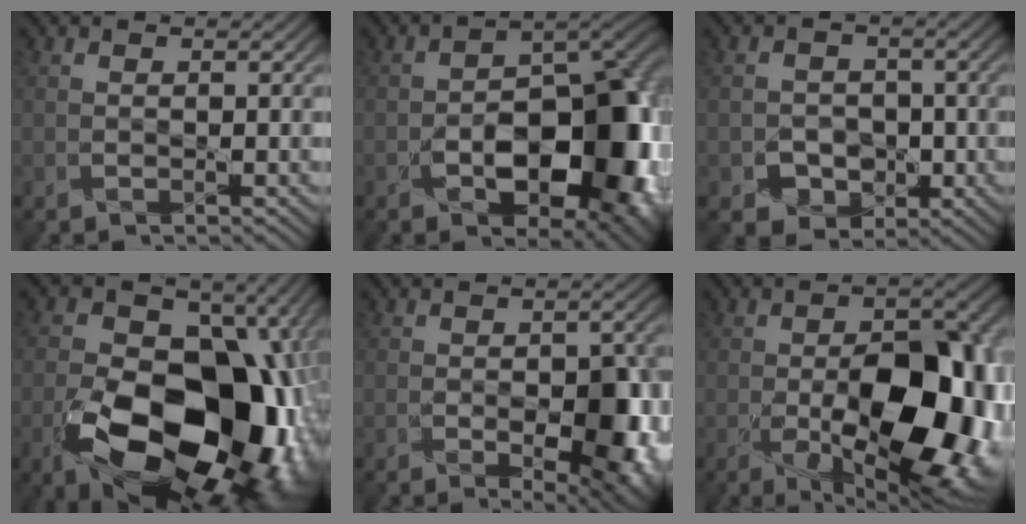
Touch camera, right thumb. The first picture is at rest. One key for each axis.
{"total": 15.2, "fx": -4.8, "fy": 8.6, "fz": 11.6, "tx": -0.138, "ty": -0.026, "tz": -0.072}
{"total": 4.1, "fx": -1.5, "fy": 3.7, "fz": 1.0, "tx": -0.014, "ty": -0.005, "tz": -0.041}
{"total": 21.2, "fx": -6.7, "fy": 13.3, "fz": 15.0, "tx": -0.250, "ty": -0.042, "tz": -0.081}
{"total": 9.4, "fx": -2.6, "fy": 4.7, "fz": 7.8, "tx": -0.113, "ty": -0.026, "tz": -0.022}
{"total": 16.9, "fx": -3.9, "fy": 8.2, "fz": 14.2, "tx": -0.196, "ty": -0.027, "tz": -0.049}